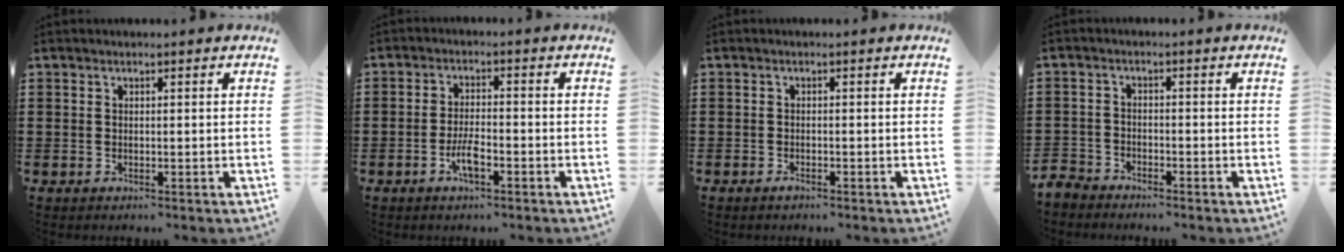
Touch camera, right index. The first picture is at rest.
{"total": 4.1, "force": [-1.9, 1.3, 3.4], "torque": [-0.071, 0.002, -0.038]}
{"total": 0.7, "force": [-0.6, 0.3, 0.3], "torque": [-0.007, -0.003, -0.010]}
{"total": 2.7, "force": [-2.6, 0.7, -0.1], "torque": [-0.012, 0.000, -0.059]}